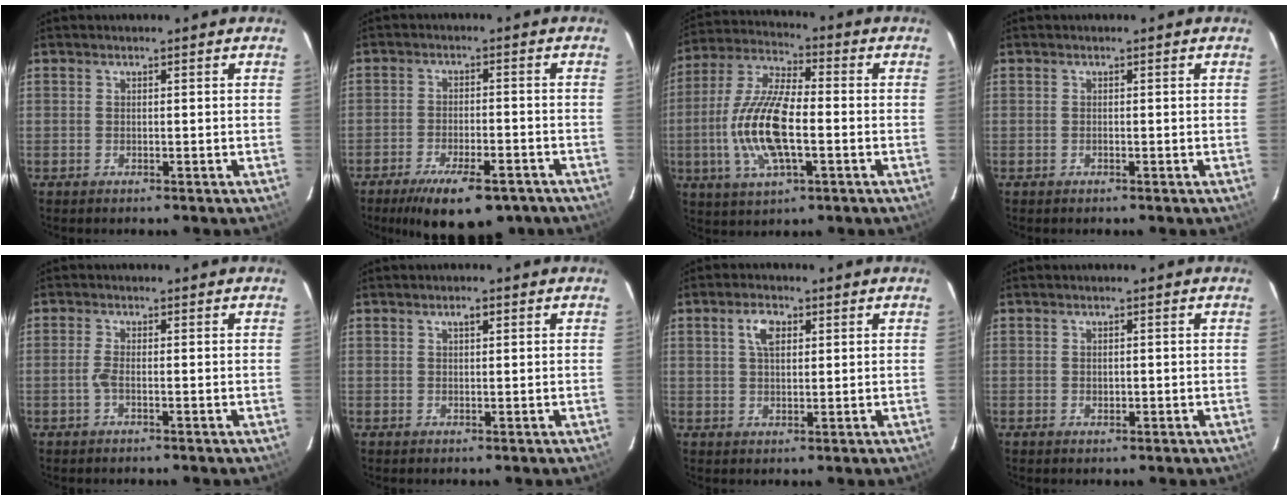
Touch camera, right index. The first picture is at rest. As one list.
[{"total": 13.2, "force": [-9.2, 4.7, 8.2], "torque": [-0.158, -0.020, -0.136]}, {"total": 15.3, "force": [-2.9, 5.6, 14.0], "torque": [-0.293, 0.000, -0.059]}, {"total": 0.0}, {"total": 1.6, "force": [-0.6, 0.1, 1.5], "torque": [-0.033, 0.000, -0.014]}, {"total": 1.4, "force": [0.7, 0.6, 1.0], "torque": [-0.017, 0.005, 0.011]}, {"total": 4.2, "force": [1.6, 2.2, 3.1], "torque": [-0.057, 0.010, 0.030]}, {"total": 0.8, "force": [0.0, 0.7, 0.5], "torque": [-0.007, 0.000, 0.002]}]